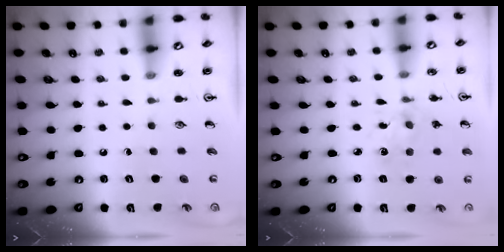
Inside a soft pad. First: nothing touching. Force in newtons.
{"total": 2.2, "press": 2.2, "slide": 0.5}